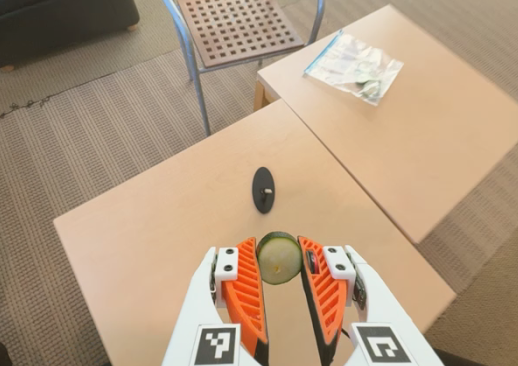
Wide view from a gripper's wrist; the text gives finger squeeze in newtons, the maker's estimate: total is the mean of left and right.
{"total": 10.9, "left": 11.3, "right": 10.6}